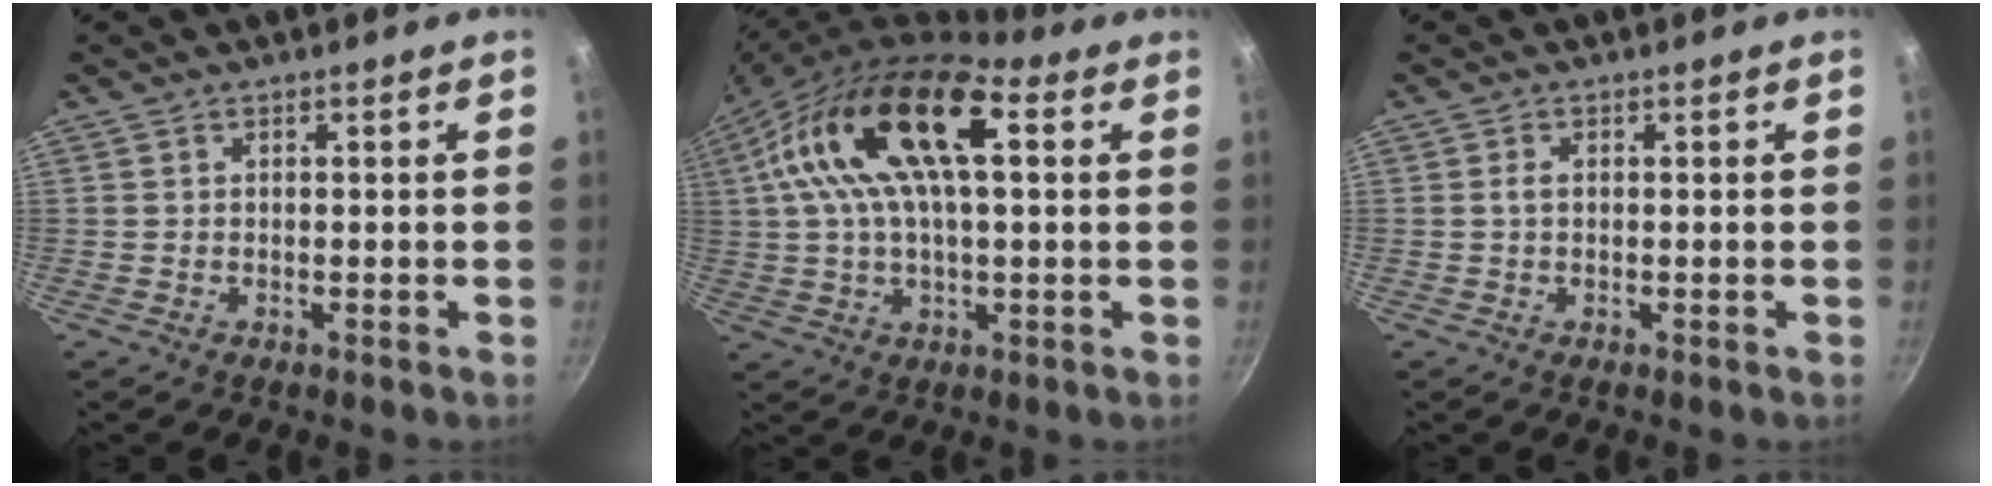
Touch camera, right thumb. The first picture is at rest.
{"total": 19.3, "force": [5.1, 8.8, 16.4], "torque": [-0.297, 0.023, 0.072]}
{"total": 1.0, "force": [0.1, 0.5, 0.9], "torque": [-0.021, 0.003, 0.001]}